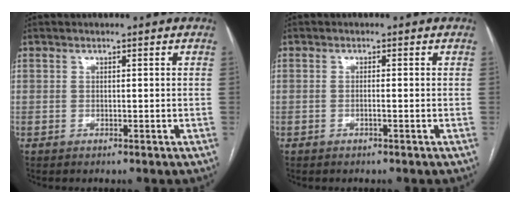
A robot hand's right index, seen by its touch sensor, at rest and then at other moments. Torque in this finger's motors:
{"motor_torque": [0.05, 0.05, 0.08, 0.01]}